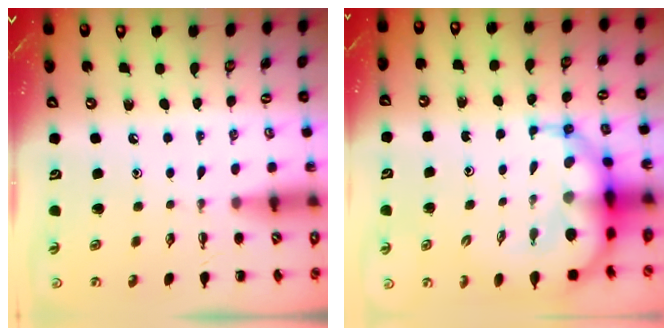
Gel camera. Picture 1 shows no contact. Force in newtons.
{"total": 12.0, "press": 11.5, "slide": 3.2}